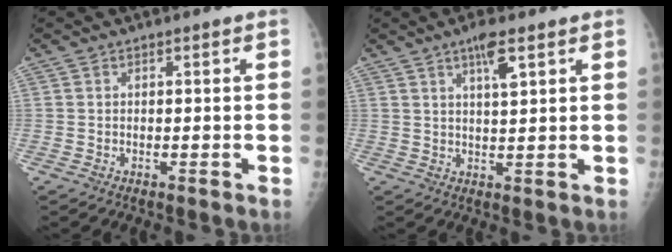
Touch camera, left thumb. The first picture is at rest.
{"total": 4.7, "force": [2.6, 0.9, 3.9], "torque": [-0.065, -0.010, 0.044]}